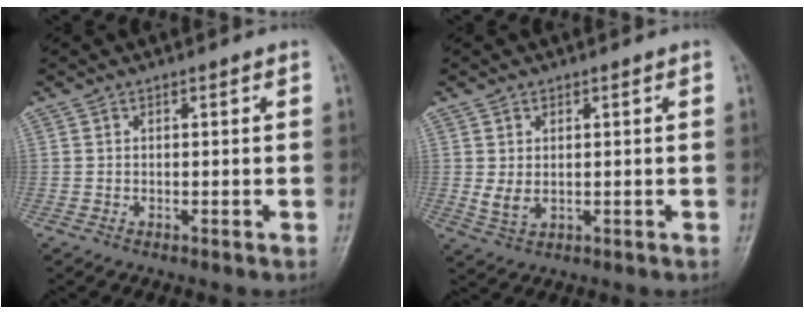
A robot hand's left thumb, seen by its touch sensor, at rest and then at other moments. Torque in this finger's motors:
{"motor_torque": [-0.51, 0.52, 0.53, 0.06, 0.13]}